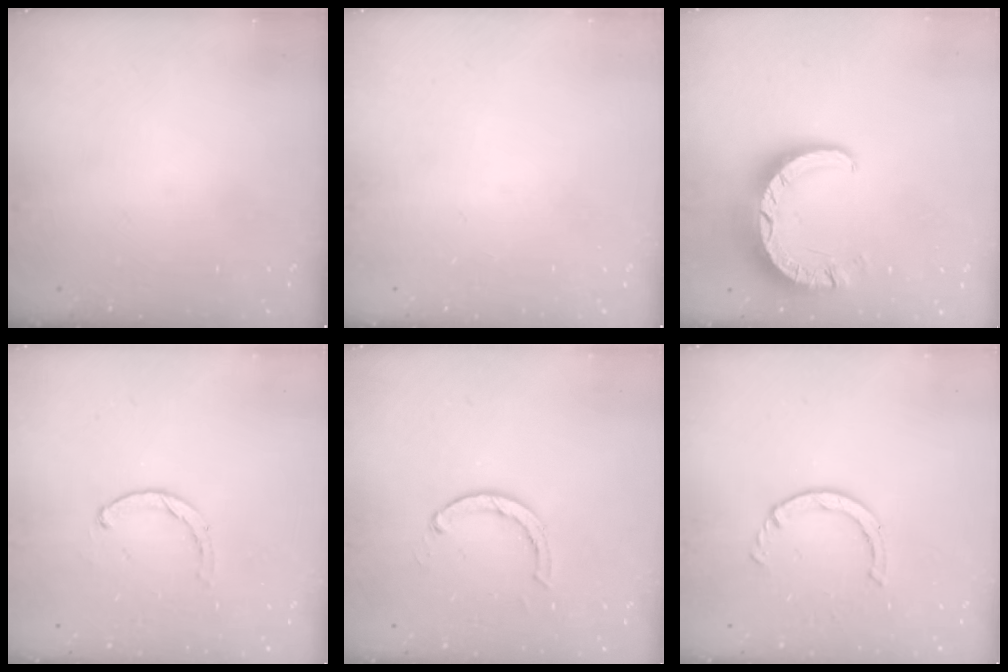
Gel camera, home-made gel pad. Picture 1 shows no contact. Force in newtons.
{"total": 0.0}
{"total": 9.9, "press": 9.8, "slide": 1.0}
{"total": 0.6, "press": 0.6, "slide": 0.2}
{"total": 2.9, "press": 2.9, "slide": 0.4}
{"total": 2.2, "press": 2.2, "slide": 0.4}